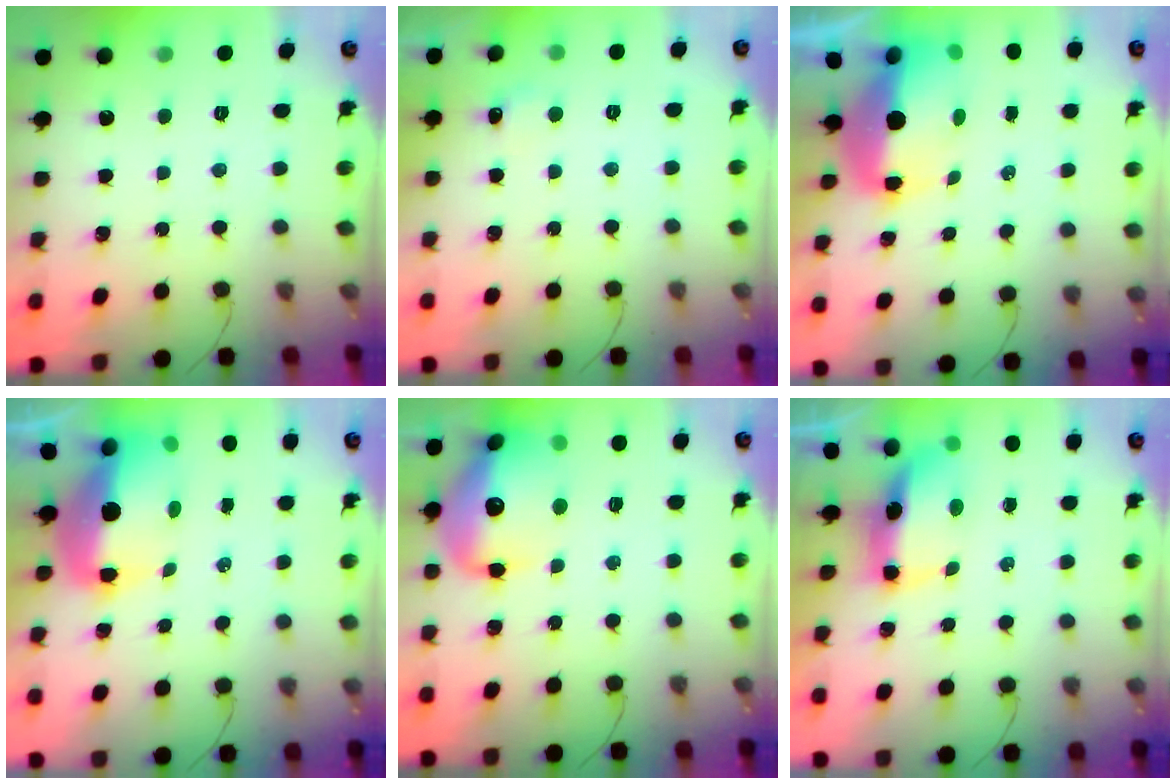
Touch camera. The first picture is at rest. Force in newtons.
{"total": 4.3, "press": 4.2, "slide": 1.0}
{"total": 10.6, "press": 10.4, "slide": 1.7}
{"total": 12.0, "press": 11.7, "slide": 2.7}
{"total": 18.7, "press": 18.5, "slide": 2.3}
{"total": 10.7, "press": 8.8, "slide": 6.1}